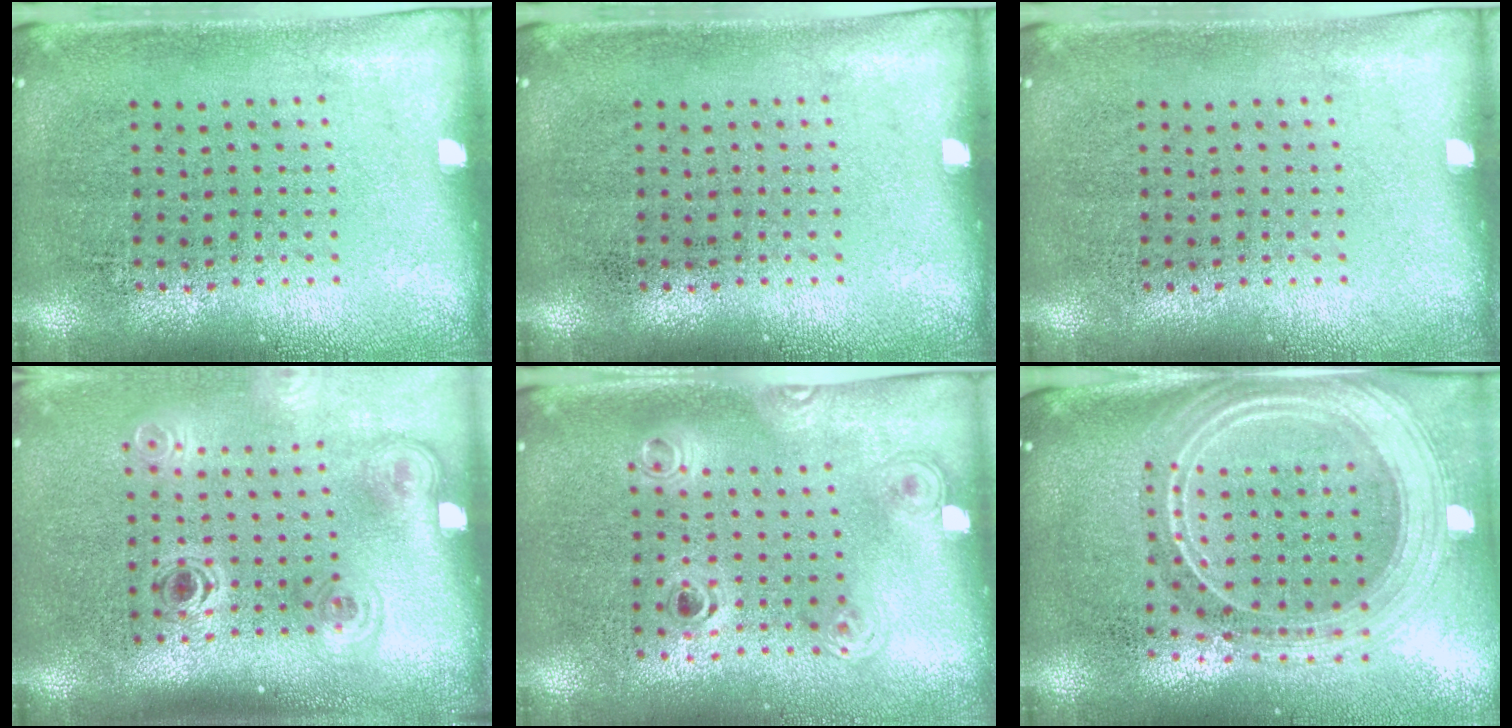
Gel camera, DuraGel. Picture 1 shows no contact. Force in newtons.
{"total": 0.0}
{"total": 0.0}
{"total": 2.0, "press": 1.3, "slide": 1.5}
{"total": 1.2, "press": 1.0, "slide": 0.7}
{"total": 2.6, "press": 2.2, "slide": 1.4}